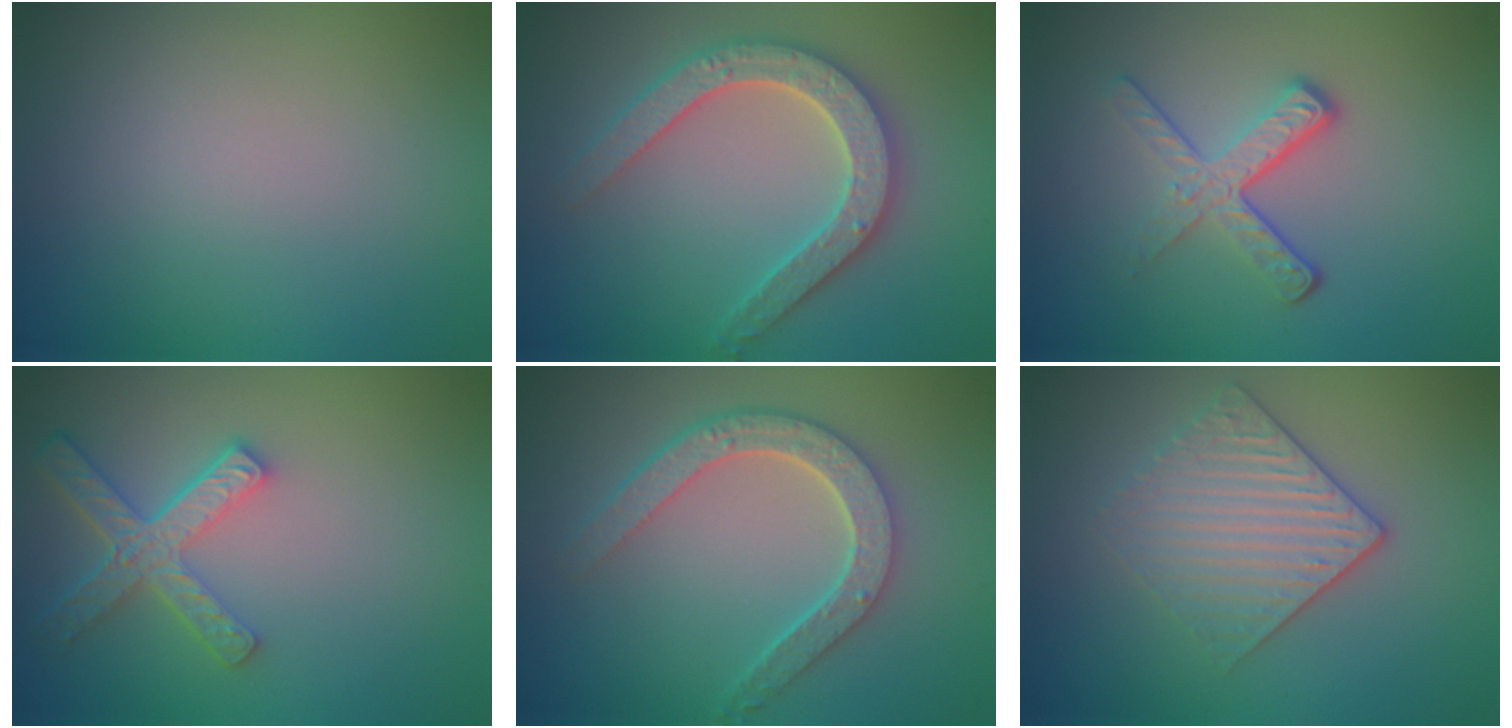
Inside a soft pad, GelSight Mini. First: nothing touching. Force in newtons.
{"total": 4.9, "press": 4.9, "slide": 0.9}
{"total": 3.7, "press": 2.3, "slide": 3.0}
{"total": 4.5, "press": 3.5, "slide": 2.8}
{"total": 4.6, "press": 3.7, "slide": 2.8}
{"total": 3.4, "press": 3.1, "slide": 1.6}